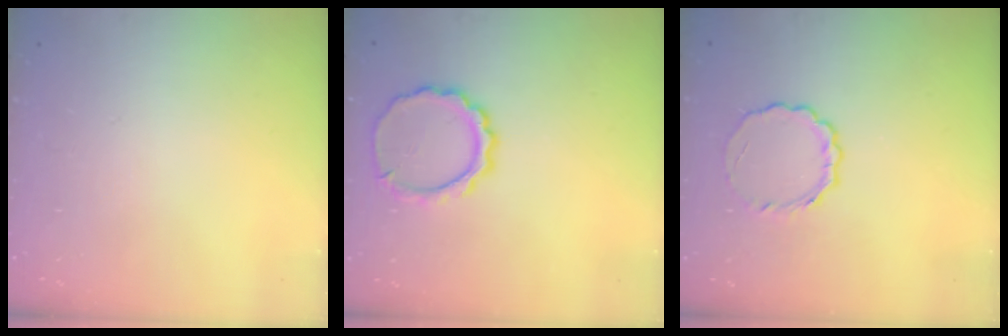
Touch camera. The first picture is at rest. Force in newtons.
{"total": 9.1, "press": 9.1, "slide": 0.8}
{"total": 3.4, "press": 3.3, "slide": 0.5}